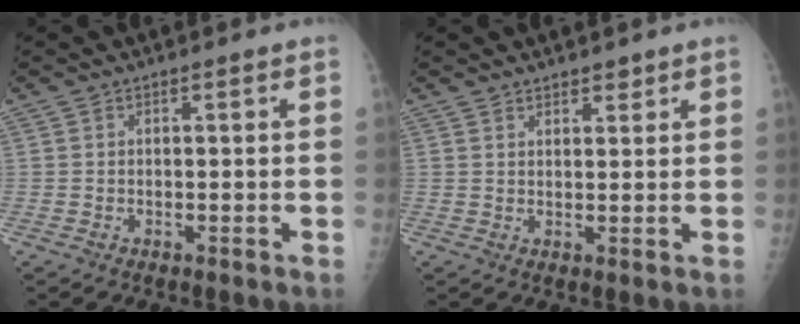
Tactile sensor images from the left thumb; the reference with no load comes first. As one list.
[{"total": 2.0, "force": [1.6, 1.0, 0.6], "torque": [0.008, -0.010, 0.023]}]